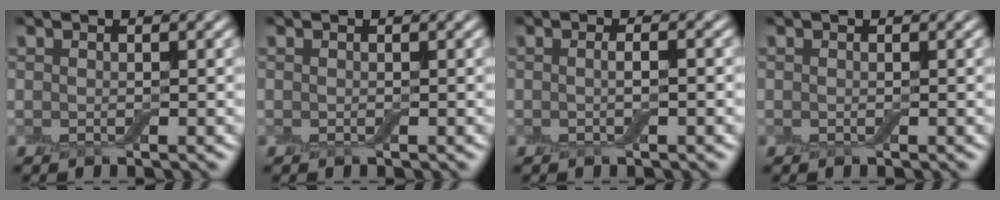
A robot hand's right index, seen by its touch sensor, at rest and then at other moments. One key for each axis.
{"total": 0.0}
{"total": 1.4, "fx": 0.1, "fy": 0.4, "fz": 1.4, "tx": -0.013, "ty": -0.007, "tz": -0.004}
{"total": 0.0}